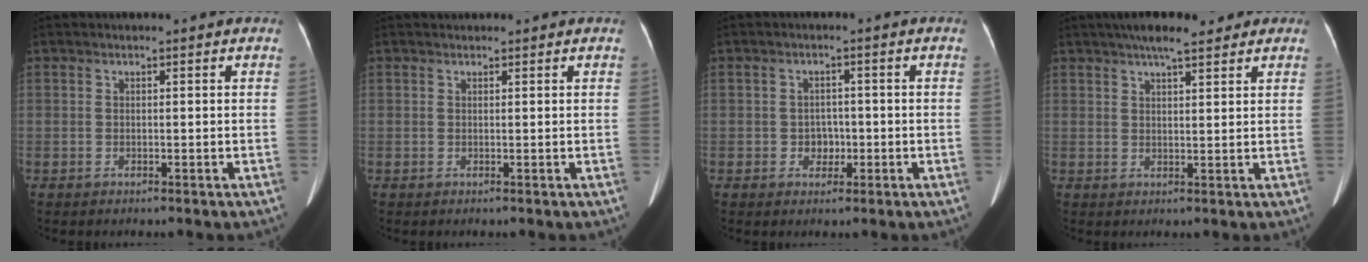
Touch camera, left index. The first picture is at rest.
{"total": 1.2, "force": [1.0, 0.5, 0.3], "torque": [-0.006, 0.018, 0.016]}
{"total": 2.5, "force": [-0.7, 2.0, 1.2], "torque": [-0.012, 0.008, -0.008]}
{"total": 7.3, "force": [5.5, 1.7, 4.4], "torque": [-0.064, 0.028, 0.084]}